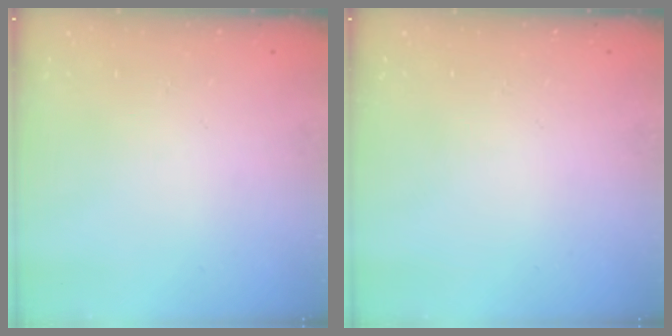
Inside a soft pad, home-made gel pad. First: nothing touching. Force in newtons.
{"total": 0.0}